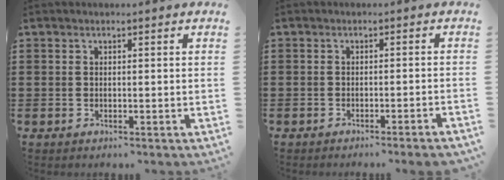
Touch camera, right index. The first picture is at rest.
{"total": 1.6, "force": [-1.4, -0.3, 0.9], "torque": [-0.014, -0.001, -0.025]}